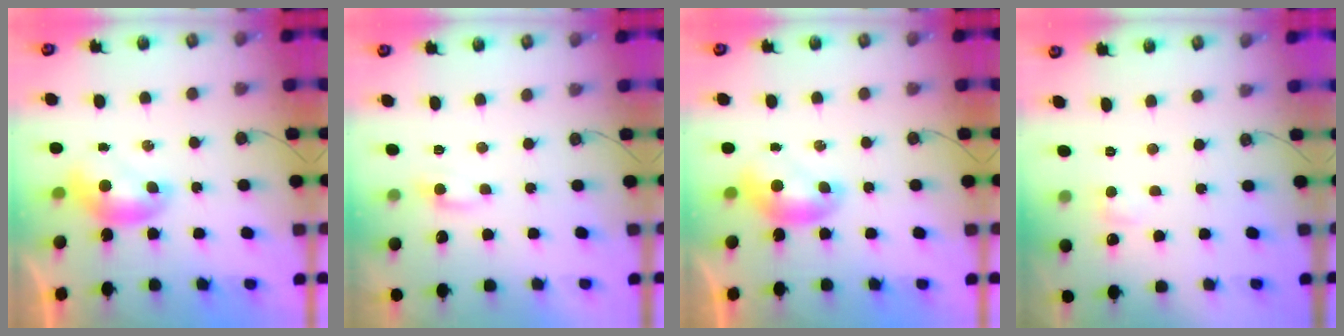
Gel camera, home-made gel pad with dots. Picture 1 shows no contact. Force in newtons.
{"total": 0.0}
{"total": 0.0}
{"total": 0.9, "press": 0.5, "slide": 0.8}